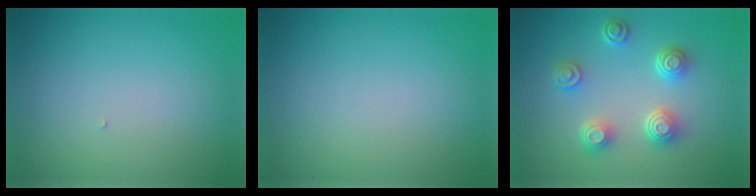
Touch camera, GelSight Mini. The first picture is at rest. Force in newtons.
{"total": 0.0}
{"total": 4.2, "press": 3.4, "slide": 2.5}